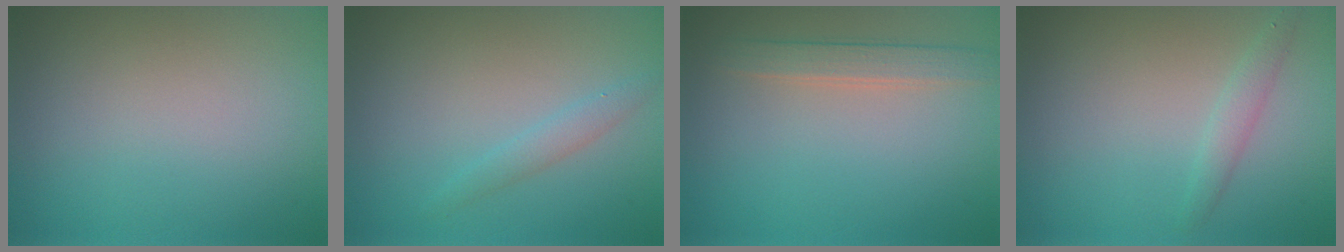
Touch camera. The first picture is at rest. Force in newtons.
{"total": 1.3, "press": 1.3, "slide": 0.0}
{"total": 2.1, "press": 2.1, "slide": 0.2}
{"total": 1.4, "press": 1.4, "slide": 0.1}